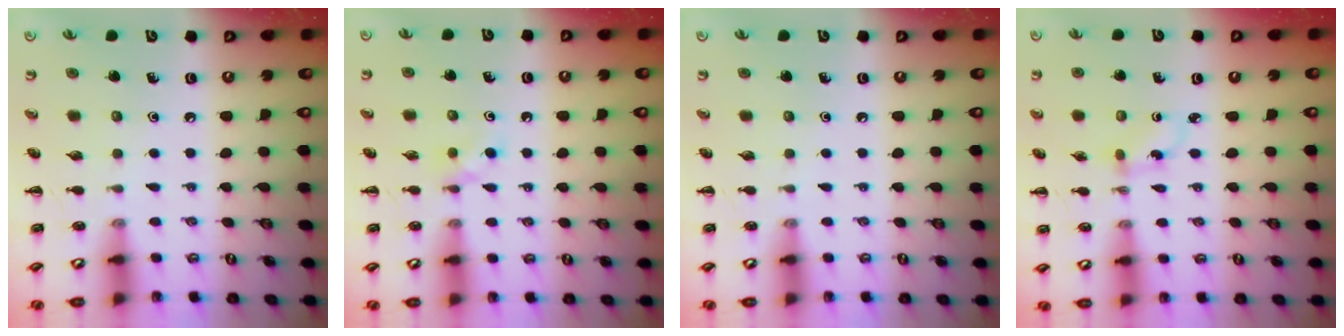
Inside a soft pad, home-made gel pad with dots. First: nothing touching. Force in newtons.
{"total": 2.9, "press": 2.7, "slide": 1.1}
{"total": 0.0}
{"total": 2.2, "press": 2.0, "slide": 1.0}